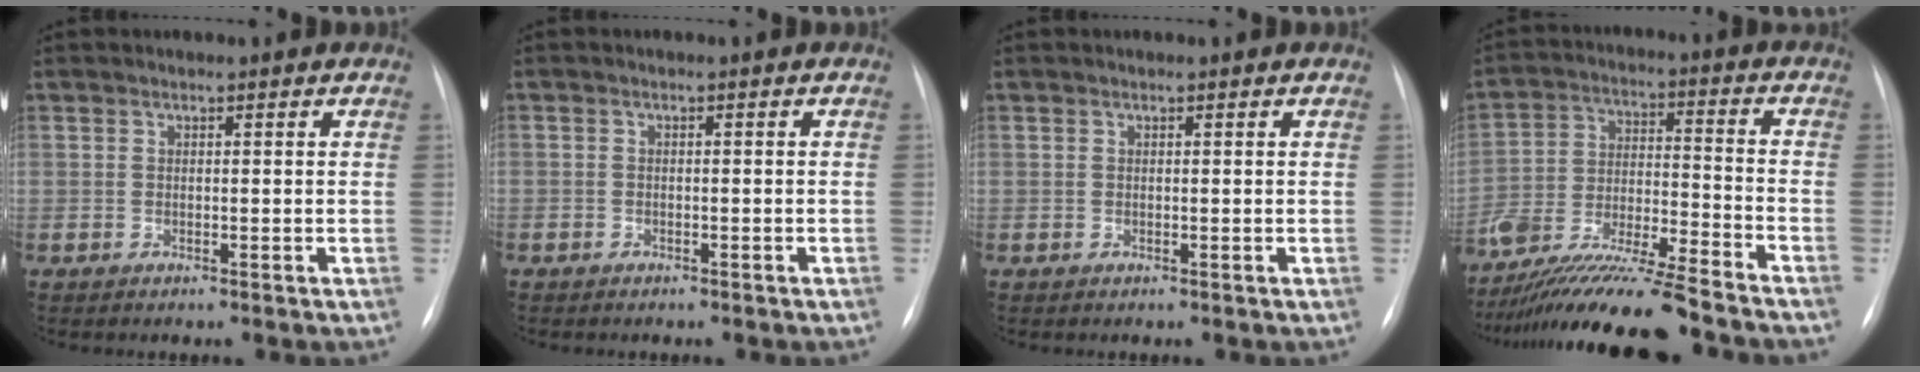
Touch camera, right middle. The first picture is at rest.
{"total": 1.6, "force": [-1.1, 1.1, 0.3], "torque": [-0.011, 0.003, -0.013]}
{"total": 0.0}
{"total": 19.8, "force": [-16.9, 0.8, 10.3], "torque": [-0.200, -0.027, -0.297]}